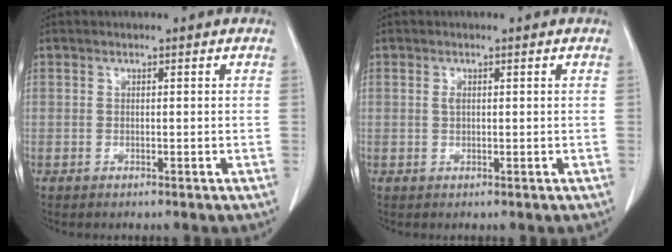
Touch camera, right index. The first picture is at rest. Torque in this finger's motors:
{"motor_torque": [-0.05, 0.02, 0.05, -0.01]}